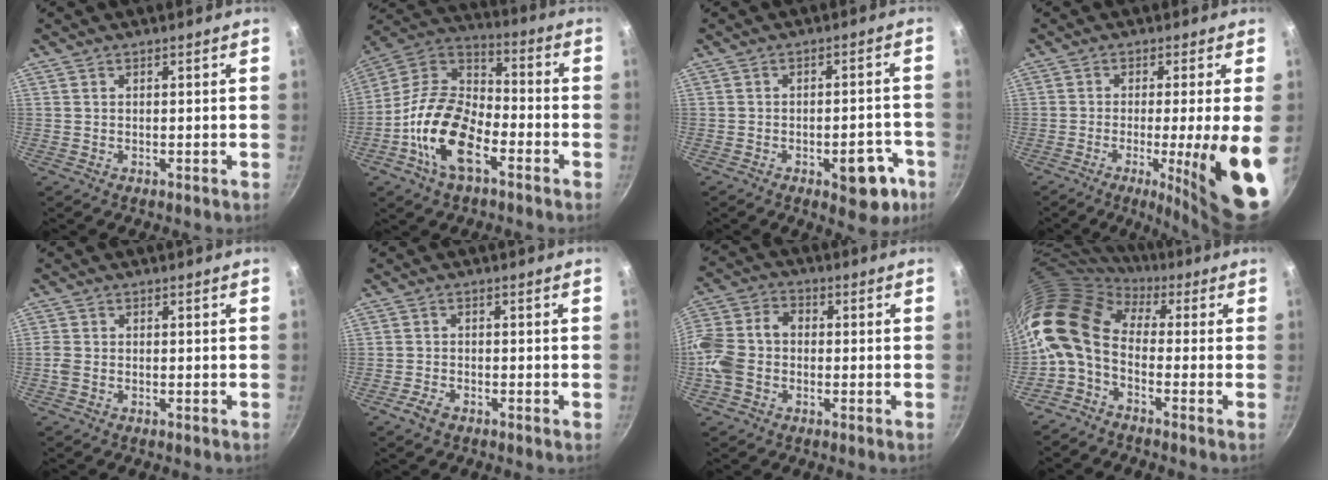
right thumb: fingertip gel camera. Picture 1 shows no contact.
{"total": 17.3, "force": [-7.2, 9.2, 12.7], "torque": [-0.218, 0.050, -0.156]}
{"total": 9.4, "force": [-4.2, 4.6, 7.1], "torque": [-0.047, 0.029, -0.046]}
{"total": 15.0, "force": [-3.2, 1.3, 14.6], "torque": [-0.206, -0.007, -0.039]}
{"total": 1.7, "force": [-0.7, 1.2, 1.0], "torque": [-0.026, 0.003, -0.017]}
{"total": 2.7, "force": [-1.8, 1.1, 1.6], "torque": [-0.037, 0.015, -0.039]}
{"total": 12.1, "force": [-2.2, 9.1, 7.6], "torque": [-0.147, 0.035, -0.059]}
{"total": 13.6, "force": [0.5, 8.6, 10.4], "torque": [-0.197, 0.024, -0.013]}